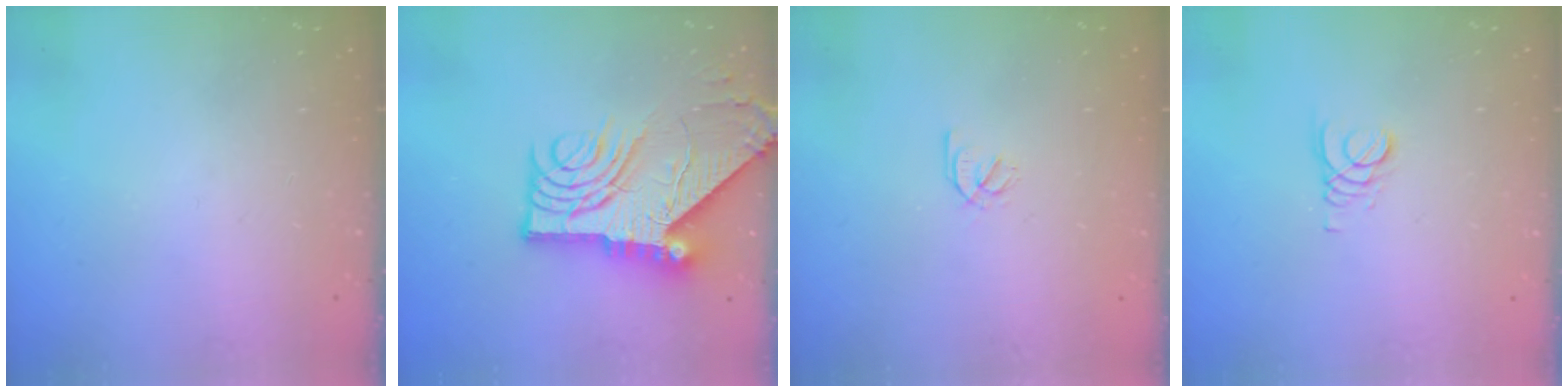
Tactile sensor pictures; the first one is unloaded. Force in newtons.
{"total": 15.2, "press": 15.1, "slide": 1.6}
{"total": 2.1, "press": 1.9, "slide": 0.8}
{"total": 2.4, "press": 2.4, "slide": 0.2}